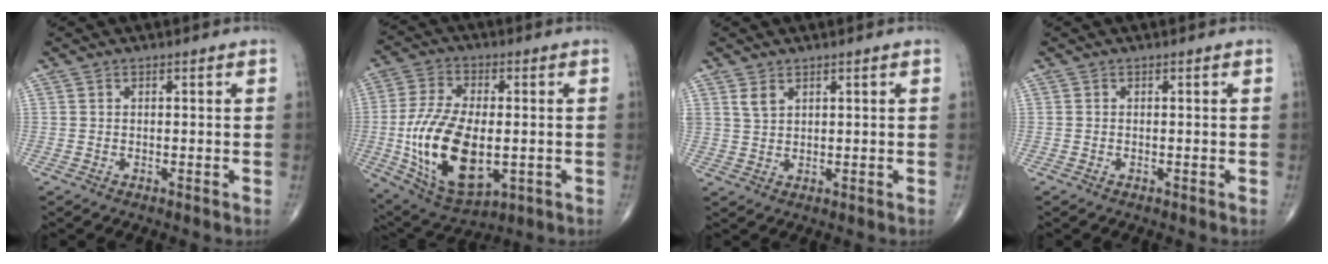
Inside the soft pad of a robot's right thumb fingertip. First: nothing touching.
{"total": 19.3, "force": [-2.7, 9.9, 16.3], "torque": [-0.312, -0.008, -0.030]}
{"total": 2.6, "force": [1.7, 1.4, 1.4], "torque": [-0.024, -0.006, 0.042]}
{"total": 0.0}